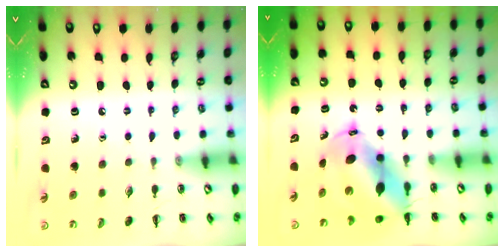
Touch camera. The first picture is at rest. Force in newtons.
{"total": 11.3, "press": 10.9, "slide": 3.2}